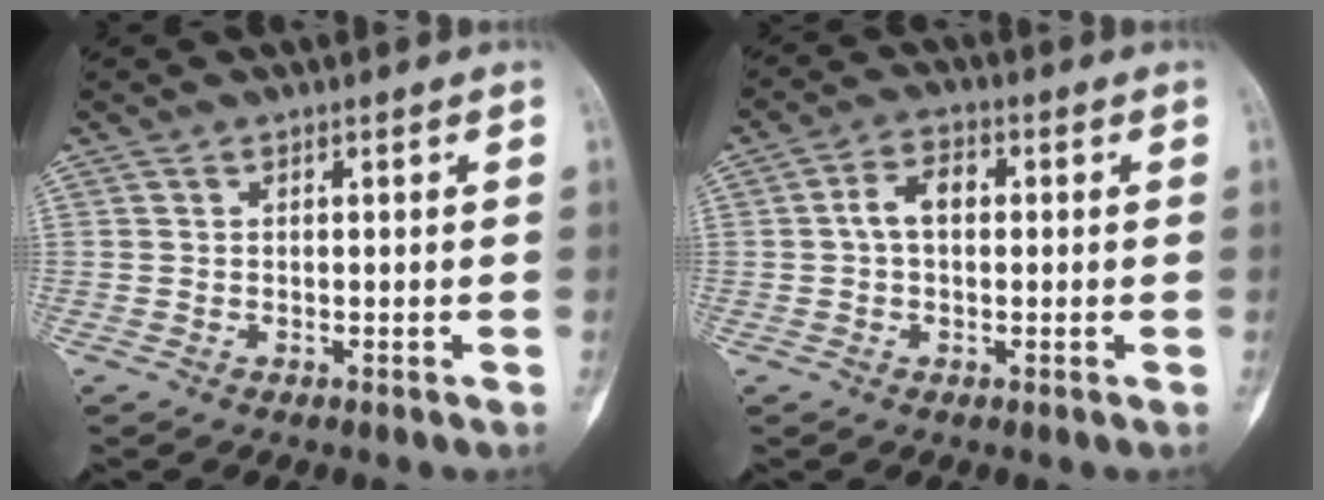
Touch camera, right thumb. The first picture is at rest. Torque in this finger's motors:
{"motor_torque": [0.38, 0.63, 0.32, -0.23, -0.03]}